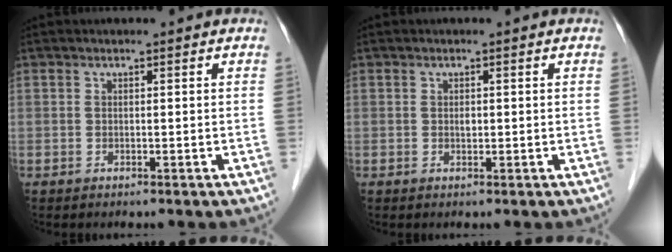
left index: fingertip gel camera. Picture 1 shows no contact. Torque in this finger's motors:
{"motor_torque": [0.09, 0.18, -0.02, 0.00]}